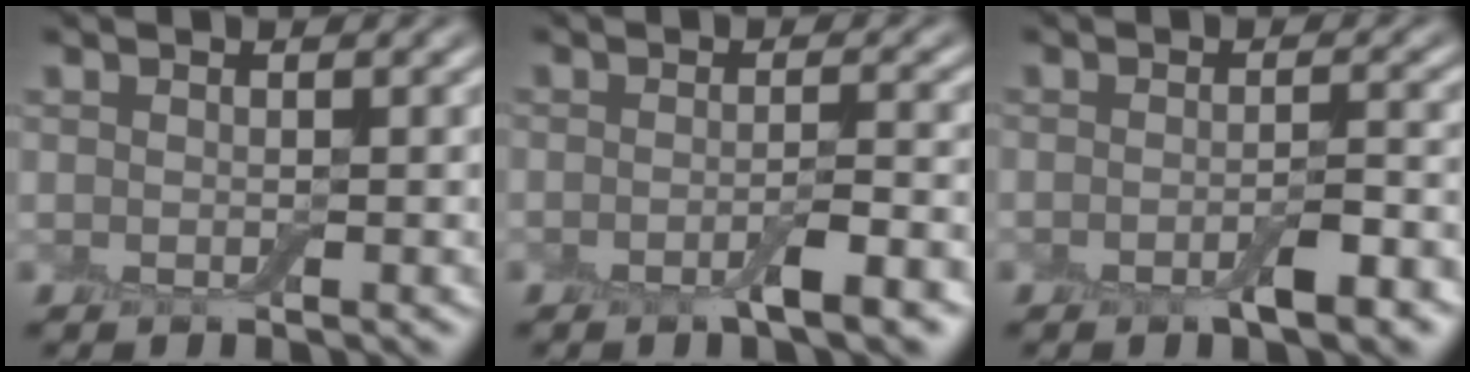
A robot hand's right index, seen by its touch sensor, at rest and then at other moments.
{"total": 2.8, "force": [-1.7, 0.3, 2.3], "torque": [-0.037, -0.001, -0.028]}
{"total": 2.9, "force": [-1.7, 0.6, 2.3], "torque": [-0.039, -0.005, -0.025]}